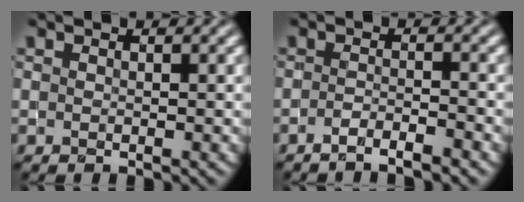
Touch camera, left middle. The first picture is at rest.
{"total": 2.2, "force": [-1.7, 0.3, 1.4], "torque": [-0.021, 0.000, -0.036]}